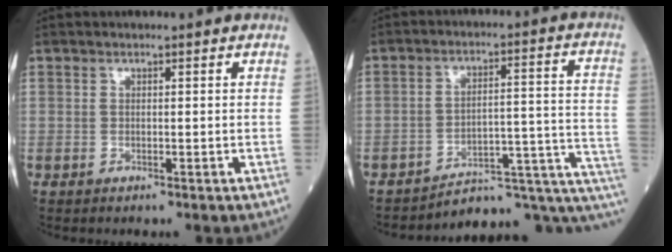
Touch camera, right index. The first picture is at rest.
{"total": 13.5, "force": [-12.5, 2.4, 4.6], "torque": [-0.030, 0.067, -0.163]}